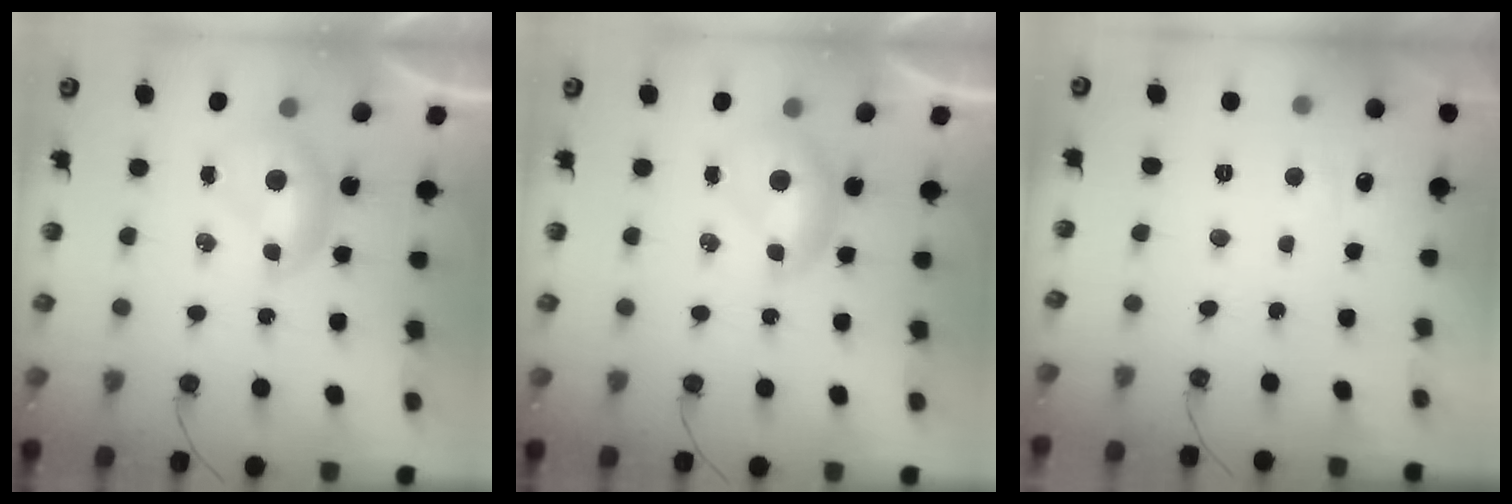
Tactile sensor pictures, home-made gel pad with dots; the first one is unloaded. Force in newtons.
{"total": 0.6, "press": 0.6, "slide": 0.2}
{"total": 0.9, "press": 0.5, "slide": 0.8}